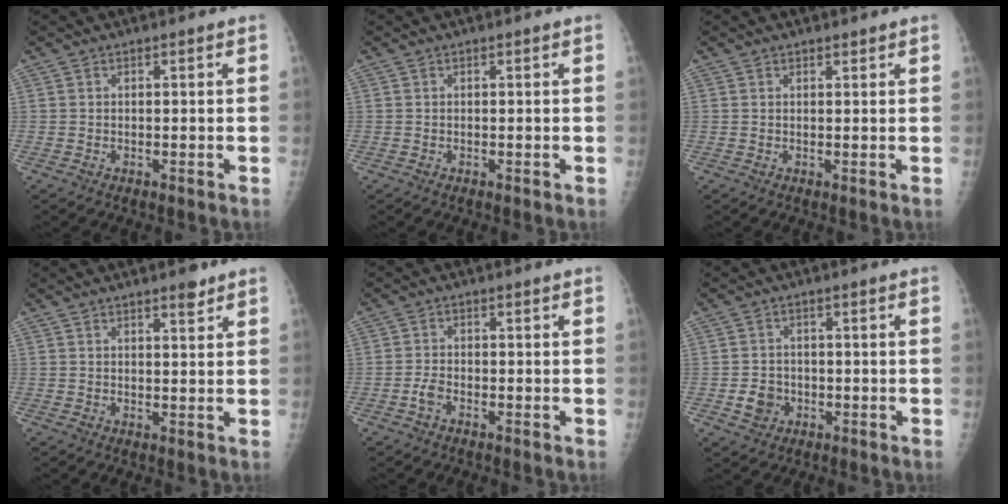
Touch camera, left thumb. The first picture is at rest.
{"total": 0.0}
{"total": 0.8, "force": [0.8, 0.3, 0.2], "torque": [-0.001, -0.006, 0.012]}
{"total": 3.0, "force": [2.2, 0.9, 1.8], "torque": [-0.017, -0.013, 0.031]}
{"total": 1.8, "force": [-1.0, 1.0, 1.2], "torque": [-0.028, 0.003, -0.023]}
{"total": 4.4, "force": [-1.3, 3.9, 1.8], "torque": [-0.014, 0.007, -0.019]}